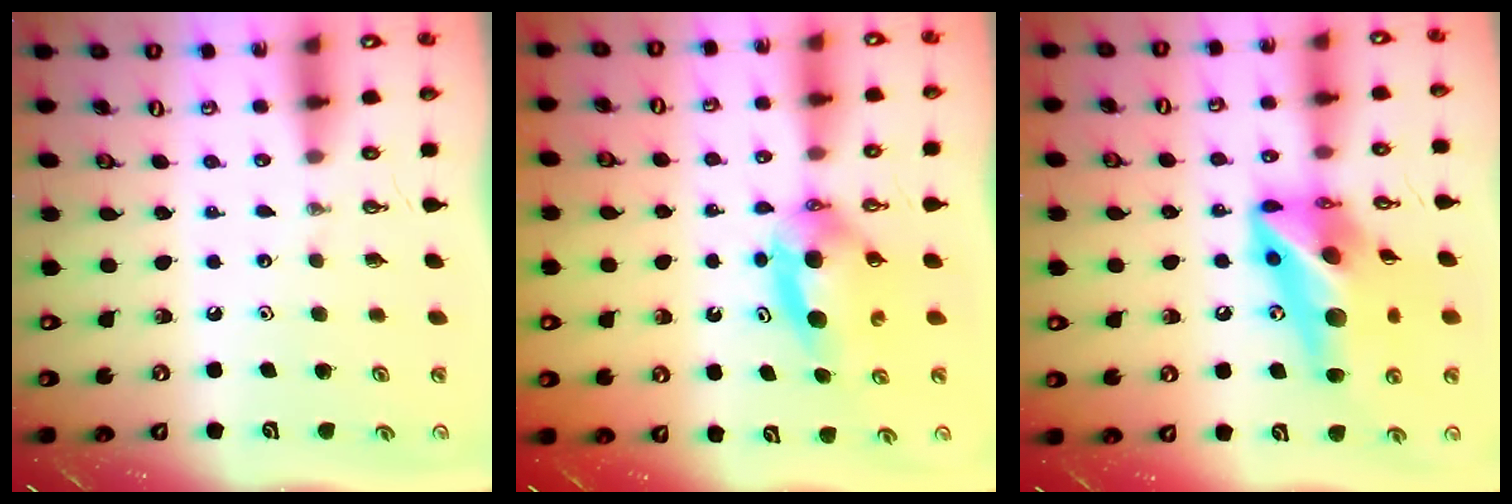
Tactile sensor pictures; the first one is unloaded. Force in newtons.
{"total": 8.7, "press": 5.0, "slide": 7.1}
{"total": 19.9, "press": 19.6, "slide": 3.1}